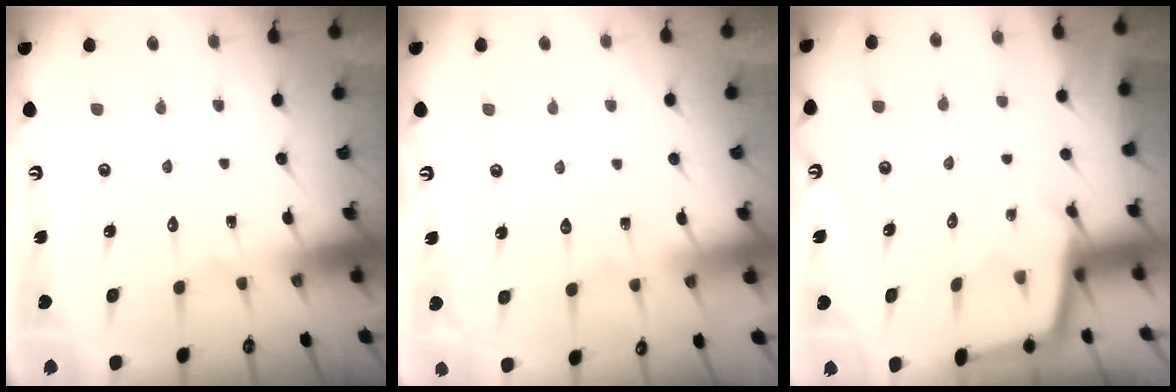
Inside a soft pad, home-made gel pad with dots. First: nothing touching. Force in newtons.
{"total": 3.2, "press": 3.2, "slide": 0.5}
{"total": 2.3, "press": 2.3, "slide": 0.1}